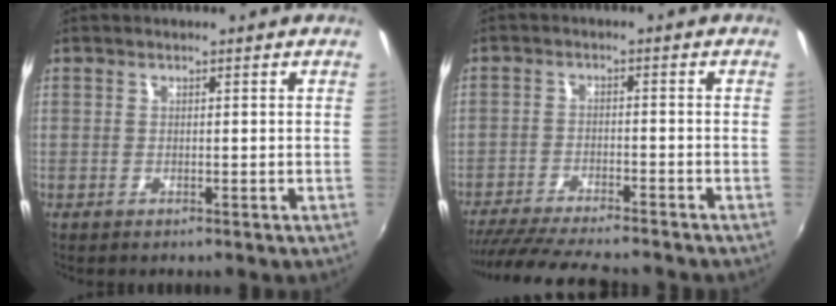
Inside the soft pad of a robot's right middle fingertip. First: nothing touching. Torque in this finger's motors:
{"motor_torque": [1.02, -1.12, 0.34, 0.10]}